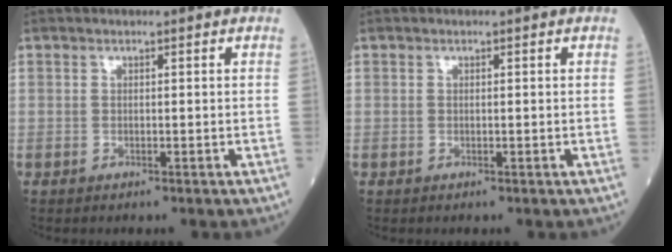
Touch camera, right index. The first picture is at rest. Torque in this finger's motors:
{"motor_torque": [-0.27, -0.08, 0.08, 0.01]}